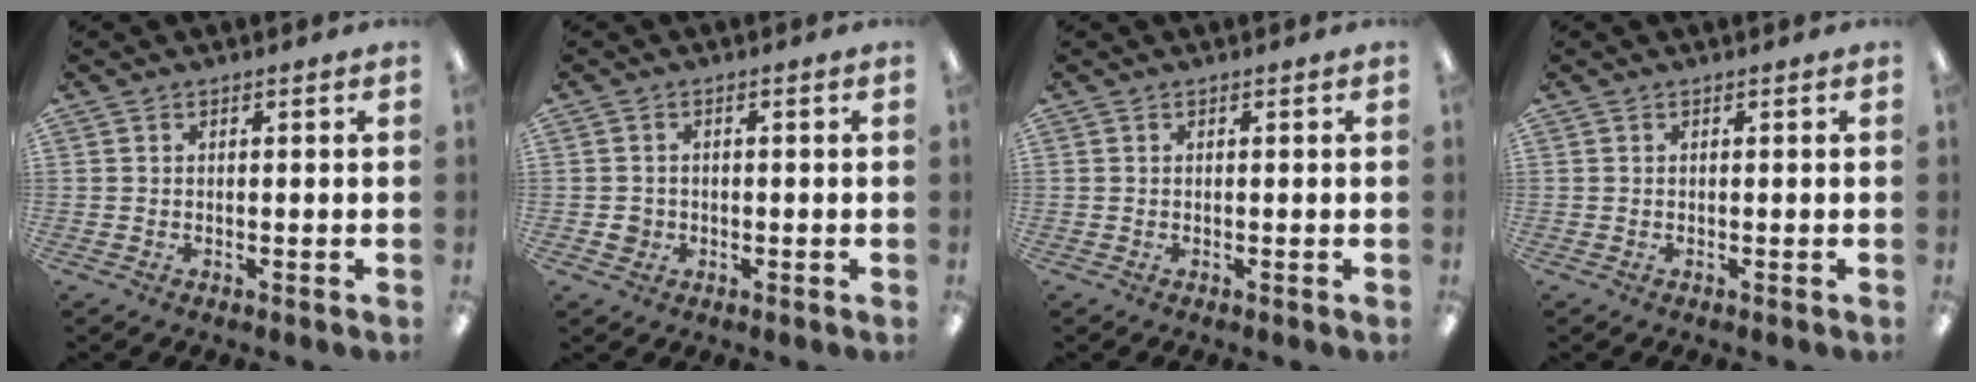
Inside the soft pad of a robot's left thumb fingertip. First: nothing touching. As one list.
[{"total": 2.4, "force": [-0.6, 2.2, 0.7], "torque": [-0.014, 0.002, -0.013]}, {"total": 0.0}, {"total": 0.0}]